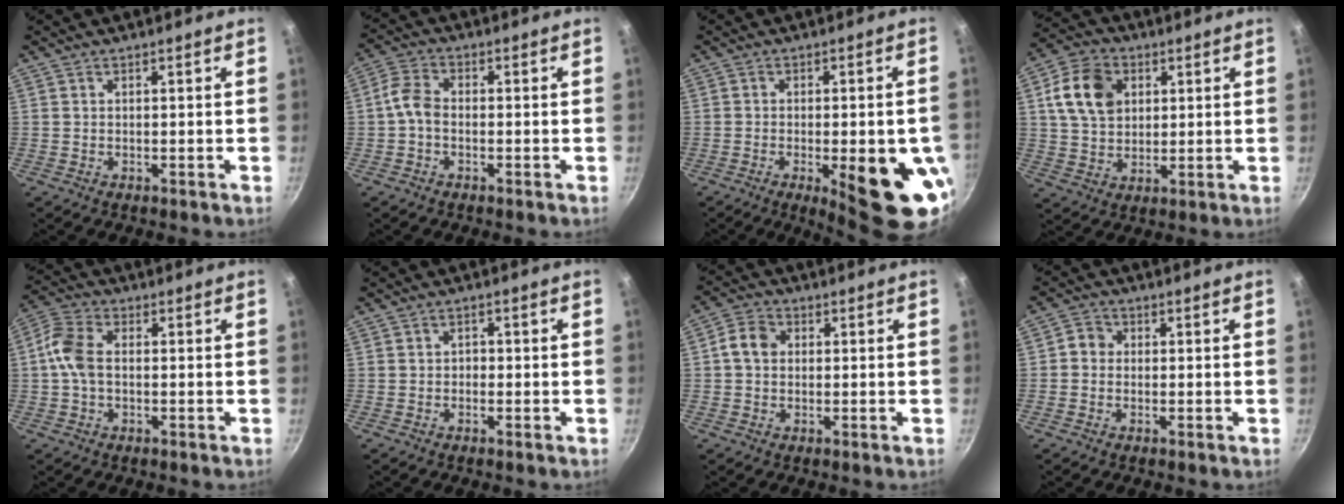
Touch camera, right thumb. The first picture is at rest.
{"total": 4.5, "force": [-0.9, 3.1, 3.2], "torque": [-0.069, 0.023, -0.030]}
{"total": 16.2, "force": [-4.8, 5.2, 14.6], "torque": [-0.158, 0.005, -0.053]}
{"total": 12.0, "force": [3.5, 8.9, 7.2], "torque": [-0.111, 0.002, 0.058]}
{"total": 7.4, "force": [-0.1, 4.7, 5.7], "torque": [-0.121, 0.024, -0.013]}
{"total": 1.4, "force": [-0.4, 1.2, 0.7], "torque": [-0.006, 0.004, -0.009]}
{"total": 5.1, "force": [0.5, 4.1, 2.9], "torque": [-0.040, 0.013, -0.003]}
{"total": 3.1, "force": [-0.1, 2.8, 1.2], "torque": [-0.010, 0.006, -0.014]}